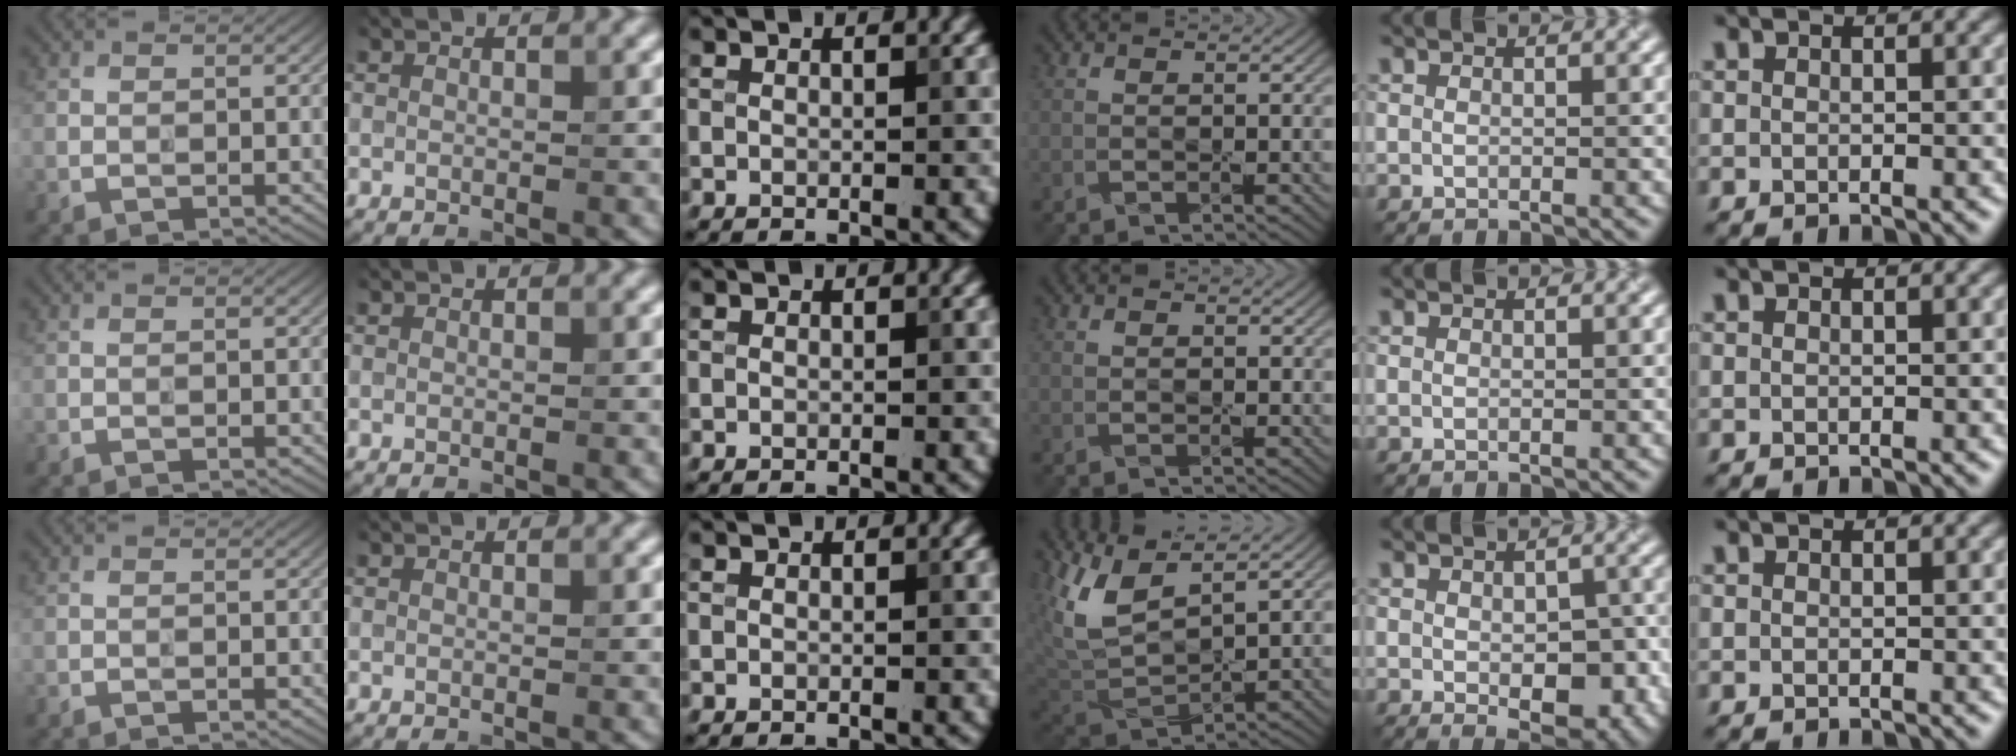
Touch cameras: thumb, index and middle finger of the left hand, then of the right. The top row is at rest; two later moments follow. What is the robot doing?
{"motion": "peel", "object": "lint roller sheet"}